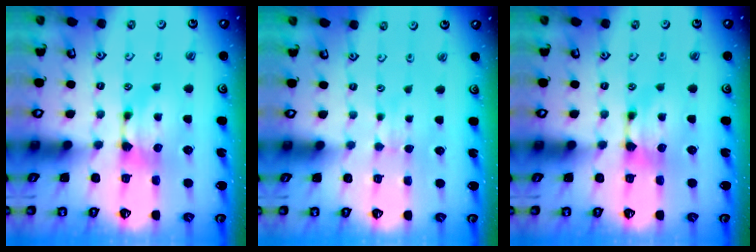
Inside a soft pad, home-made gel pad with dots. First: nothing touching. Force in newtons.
{"total": 3.5, "press": 3.4, "slide": 0.5}
{"total": 0.0}